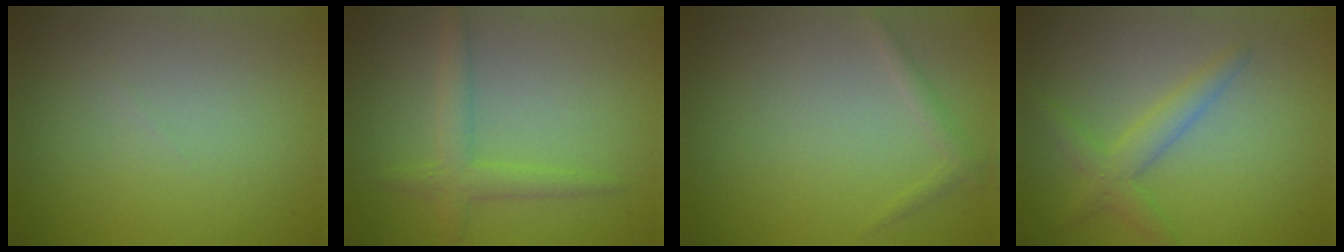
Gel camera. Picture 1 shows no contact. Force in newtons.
{"total": 2.0, "press": 2.0, "slide": 0.1}
{"total": 1.0, "press": 1.0, "slide": 0.0}
{"total": 2.7, "press": 2.7, "slide": 0.1}